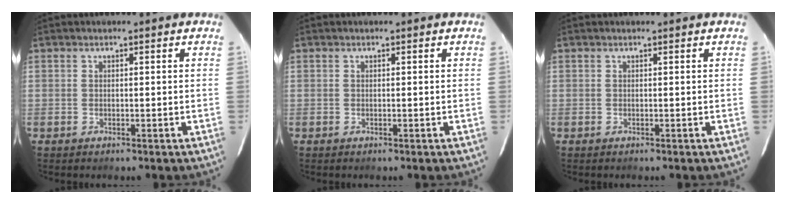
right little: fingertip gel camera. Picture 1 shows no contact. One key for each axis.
{"total": 0.0}
{"total": 0.0}